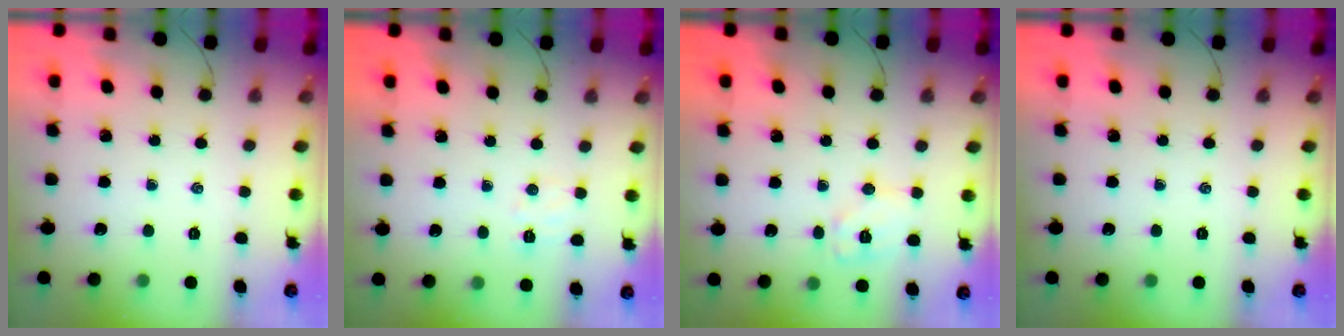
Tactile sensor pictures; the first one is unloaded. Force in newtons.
{"total": 5.2, "press": 5.0, "slide": 1.2}
{"total": 8.0, "press": 8.0, "slide": 0.6}
{"total": 0.0}